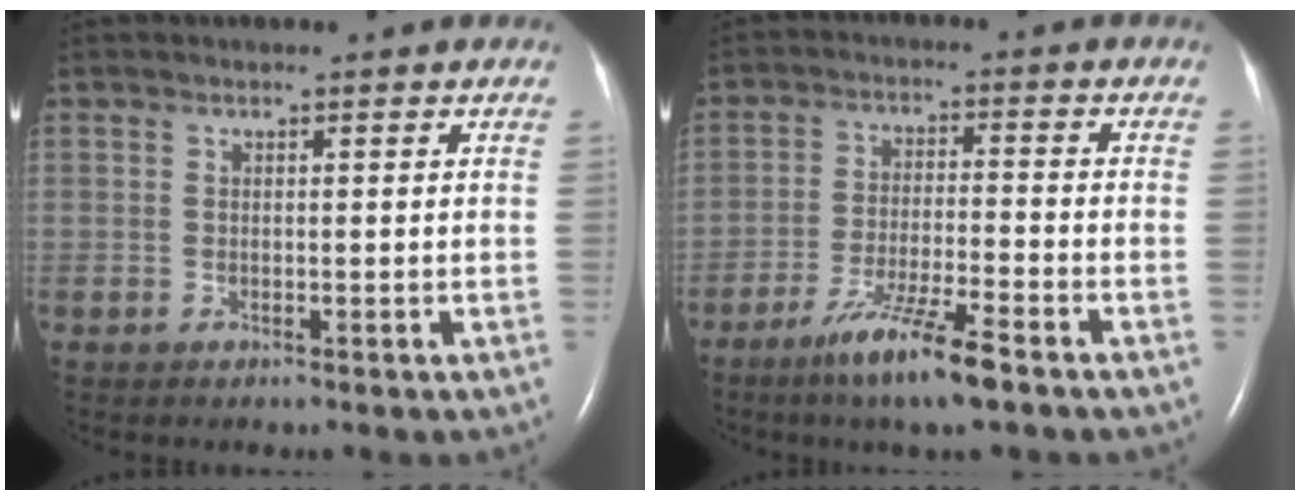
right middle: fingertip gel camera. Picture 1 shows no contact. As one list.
[{"total": 9.0, "force": [-6.0, 0.1, 6.7], "torque": [-0.130, -0.023, -0.109]}]